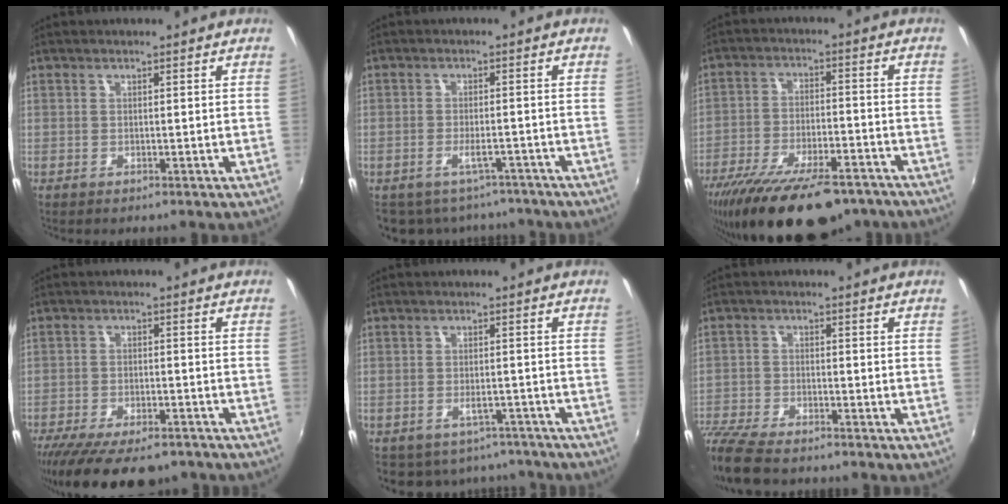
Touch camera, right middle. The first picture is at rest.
{"total": 8.5, "force": [-7.3, 3.7, 2.3], "torque": [-0.051, 0.000, -0.094]}
{"total": 21.1, "force": [-16.0, 7.1, 11.8], "torque": [-0.224, -0.039, -0.240]}
{"total": 15.2, "force": [-11.8, 5.1, 8.0], "torque": [-0.172, -0.040, -0.183]}
{"total": 8.7, "force": [-7.1, 4.6, 1.9], "torque": [-0.047, 0.006, -0.083]}
{"total": 11.3, "force": [-9.8, 2.8, 5.0], "torque": [-0.137, -0.030, -0.187]}